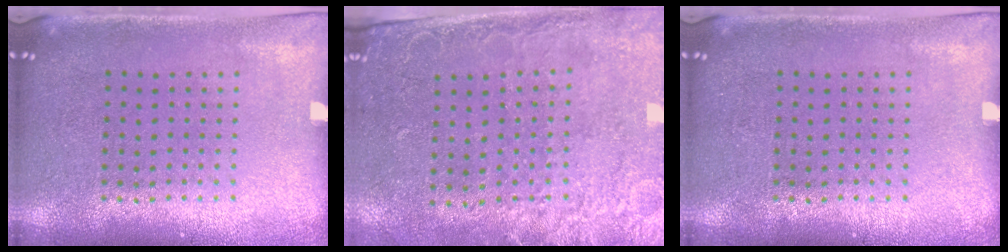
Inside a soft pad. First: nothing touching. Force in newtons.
{"total": 2.6, "press": 2.1, "slide": 1.5}
{"total": 0.0}